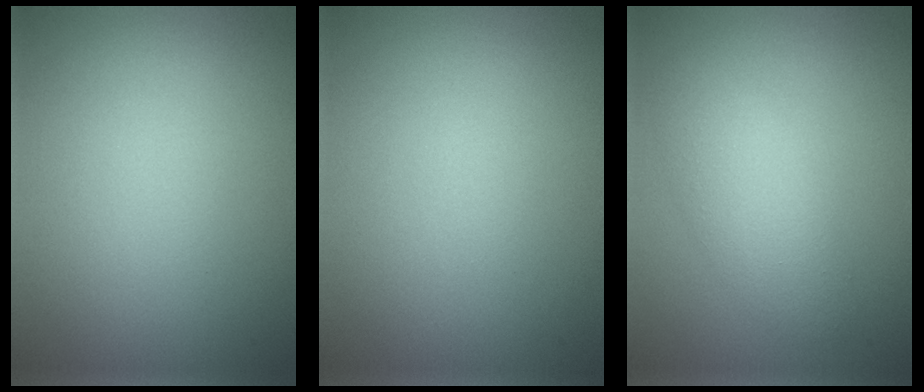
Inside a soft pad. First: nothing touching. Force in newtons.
{"total": 0.0}
{"total": 2.8, "press": 2.8, "slide": 0.1}